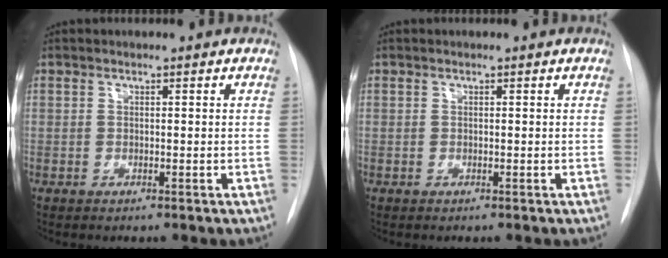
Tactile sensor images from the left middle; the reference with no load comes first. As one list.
[{"total": 0.0}]